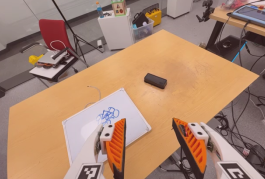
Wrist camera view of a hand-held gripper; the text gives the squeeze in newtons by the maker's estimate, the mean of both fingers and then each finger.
{"total": 0.0}